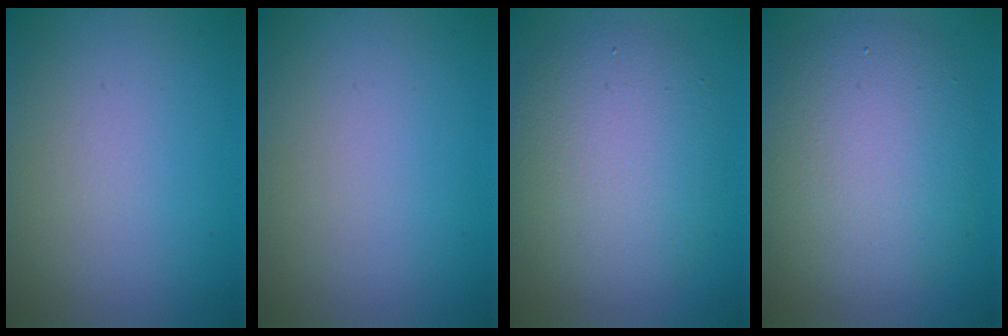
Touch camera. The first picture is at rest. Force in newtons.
{"total": 0.0}
{"total": 6.6, "press": 6.6, "slide": 0.5}
{"total": 9.0, "press": 9.0, "slide": 0.2}